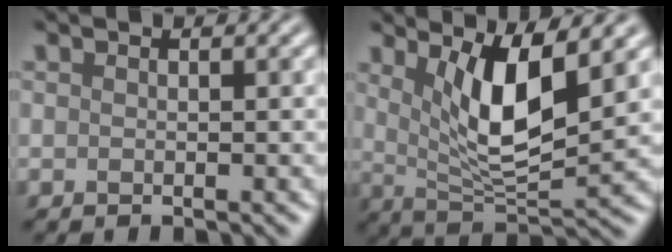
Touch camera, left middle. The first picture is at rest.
{"total": 6.7, "force": [2.6, 1.9, 5.9], "torque": [-0.103, -0.014, 0.051]}